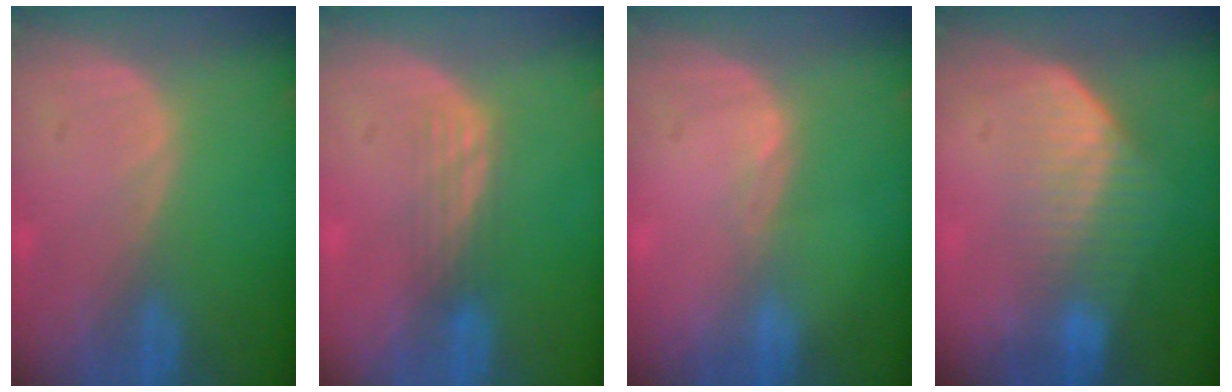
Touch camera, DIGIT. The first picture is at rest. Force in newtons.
{"total": 2.9, "press": 2.5, "slide": 1.5}
{"total": 1.0, "press": 0.7, "slide": 0.7}
{"total": 7.2, "press": 6.1, "slide": 3.8}